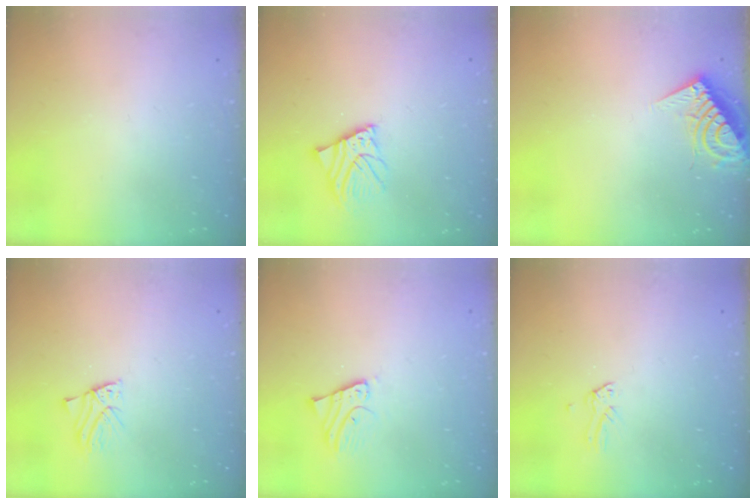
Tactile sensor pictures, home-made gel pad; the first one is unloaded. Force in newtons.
{"total": 6.6, "press": 6.6, "slide": 0.3}
{"total": 7.2, "press": 7.2, "slide": 0.8}
{"total": 1.8, "press": 1.8, "slide": 0.1}
{"total": 2.4, "press": 2.4, "slide": 0.1}
{"total": 0.0}